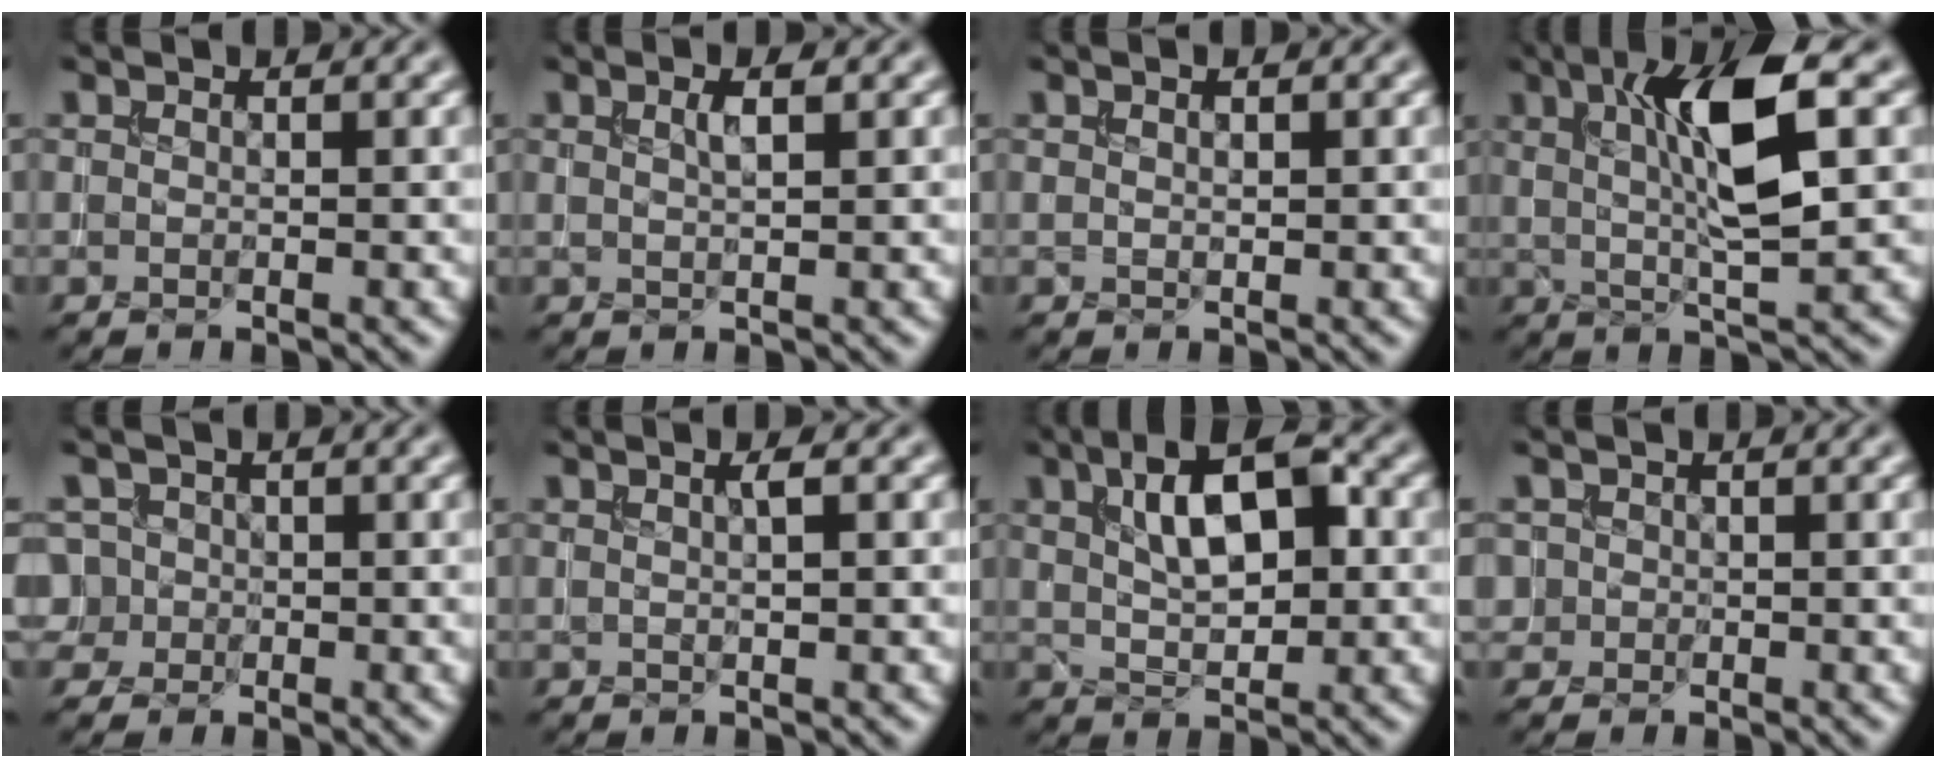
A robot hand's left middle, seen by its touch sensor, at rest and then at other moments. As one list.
[{"total": 1.6, "force": [0.6, 0.3, 1.4], "torque": [-0.024, 0.005, 0.010]}, {"total": 0.8, "force": [0.3, 0.4, 0.7], "torque": [-0.010, 0.001, 0.006]}, {"total": 8.8, "force": [2.3, 2.0, 8.2], "torque": [-0.136, 0.001, 0.039]}, {"total": 3.5, "force": [-0.4, 3.3, 1.1], "torque": [-0.009, 0.024, -0.023]}, {"total": 1.2, "force": [0.4, 0.2, 1.1], "torque": [-0.021, 0.000, 0.006]}, {"total": 6.8, "force": [1.9, 3.1, 5.7], "torque": [-0.095, 0.015, 0.028]}, {"total": 1.0, "force": [0.0, 1.0, 0.1], "torque": [0.009, -0.003, 0.000]}]